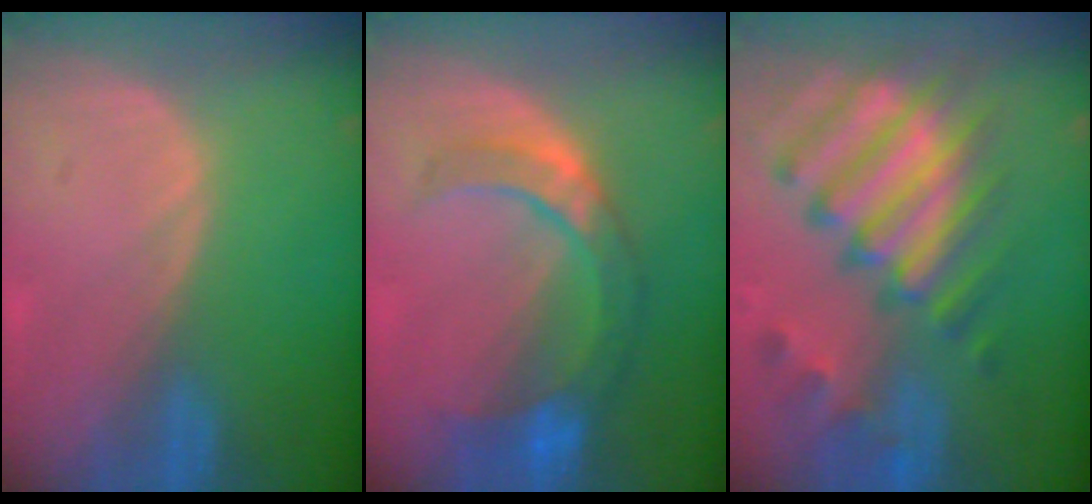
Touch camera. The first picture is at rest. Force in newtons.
{"total": 8.5, "press": 7.7, "slide": 3.4}
{"total": 12.4, "press": 10.7, "slide": 6.3}